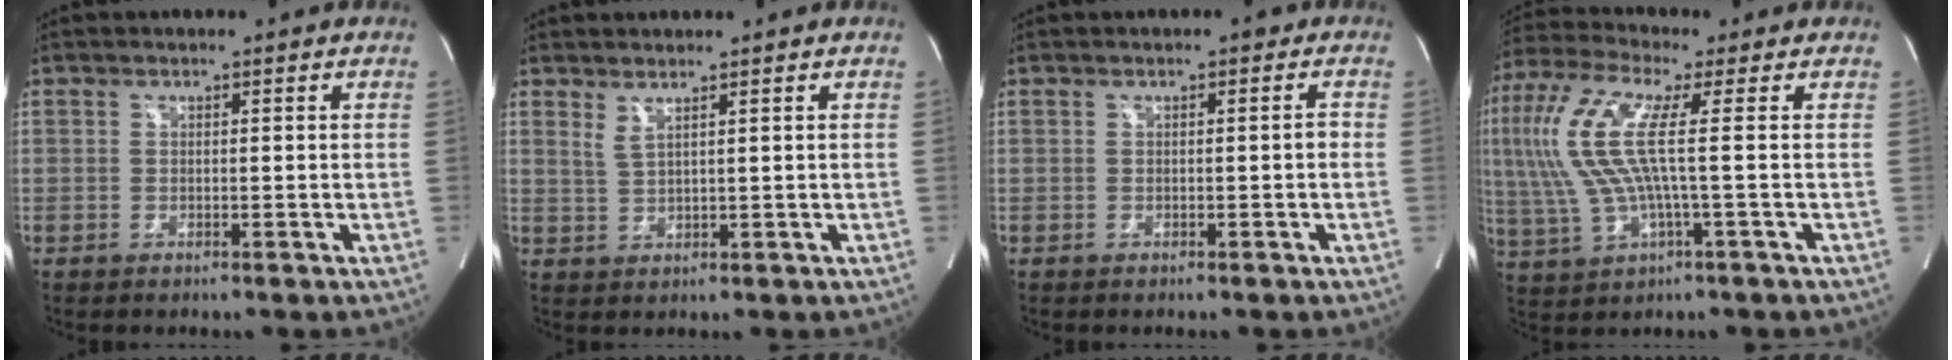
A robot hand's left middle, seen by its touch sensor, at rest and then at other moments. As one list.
[{"total": 1.8, "force": [1.3, -0.1, 1.2], "torque": [-0.031, -0.008, 0.033]}, {"total": 1.2, "force": [0.0, 0.4, 1.2], "torque": [-0.011, 0.004, -0.002]}, {"total": 14.3, "force": [1.7, 2.6, 13.9], "torque": [-0.329, 0.021, 0.030]}]